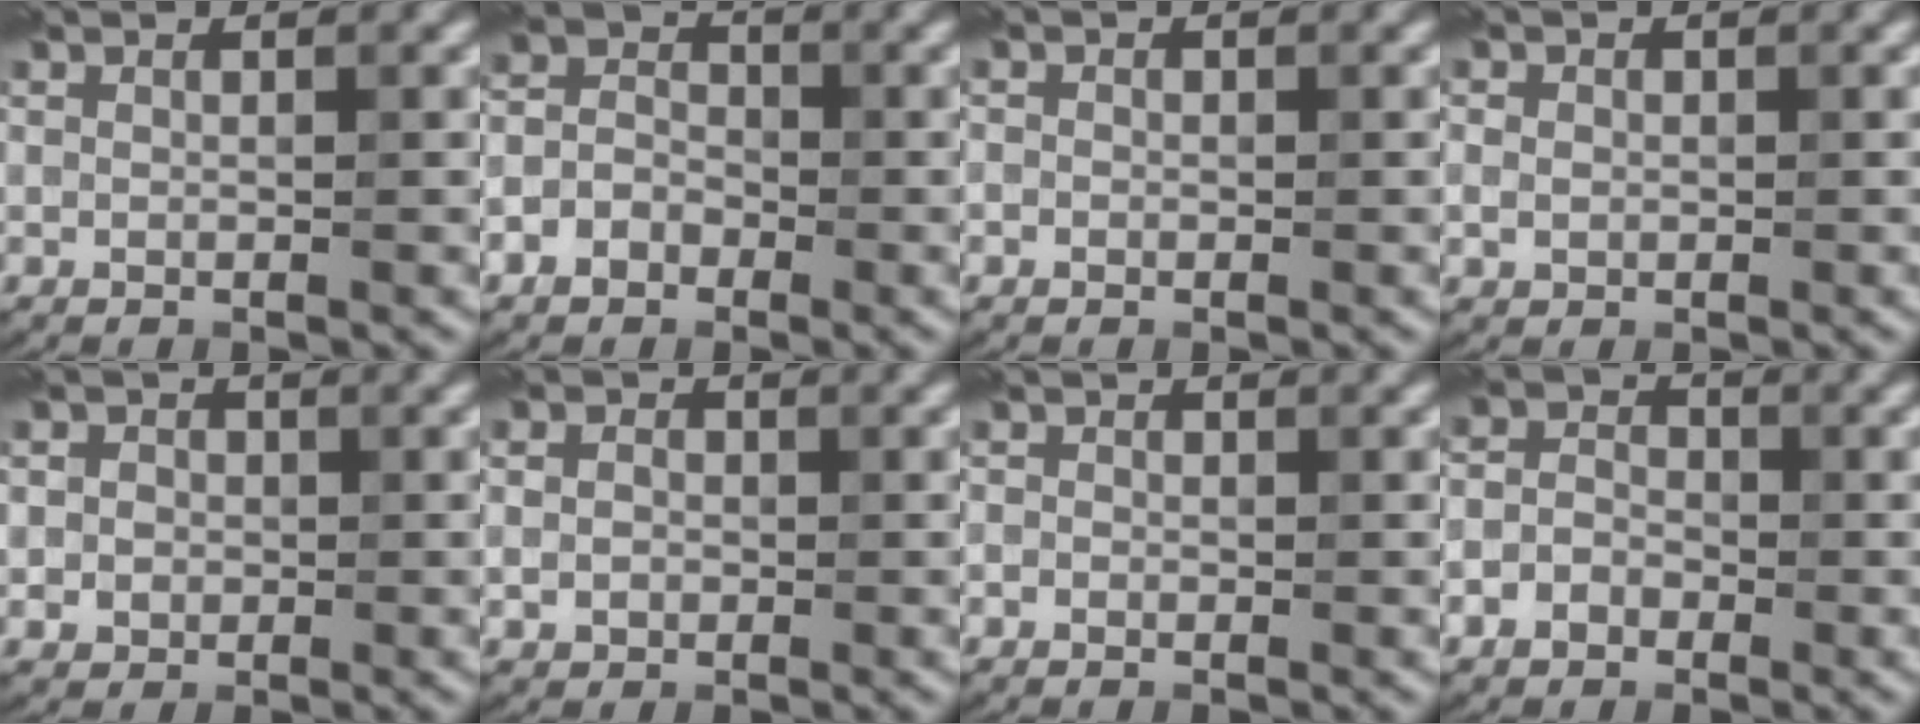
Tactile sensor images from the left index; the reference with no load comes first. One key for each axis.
{"total": 3.2, "fx": -1.4, "fy": 2.5, "fz": 1.5, "tx": -0.021, "ty": 0.005, "tz": -0.036}
{"total": 0.7, "fx": -0.2, "fy": 0.6, "fz": 0.2, "tx": 0.000, "ty": -0.006, "tz": -0.005}
{"total": 1.4, "fx": 0.0, "fy": 1.3, "fz": 0.6, "tx": -0.009, "ty": -0.003, "tz": -0.003}
{"total": 2.7, "fx": 0.4, "fy": 2.5, "fz": 0.9, "tx": 0.006, "ty": 0.009, "tz": -0.013}
{"total": 2.0, "fx": -0.2, "fy": 1.8, "fz": 0.9, "tx": -0.009, "ty": -0.001, "tz": -0.010}
{"total": 1.0, "fx": -0.2, "fy": 0.9, "fz": 0.4, "tx": 0.002, "ty": -0.003, "tz": -0.011}
{"total": 2.9, "fx": -1.3, "fy": 2.2, "fz": 1.3, "tx": -0.016, "ty": 0.004, "tz": -0.033}